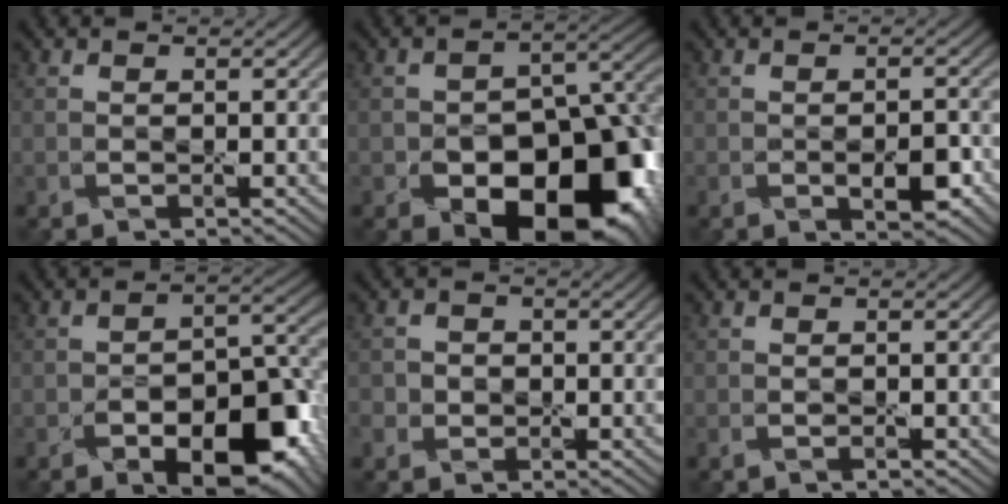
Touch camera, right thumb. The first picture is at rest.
{"total": 17.4, "force": [-8.1, 10.4, 11.2], "torque": [-0.126, -0.022, -0.120]}
{"total": 3.8, "force": [-1.3, 1.8, 3.1], "torque": [-0.048, -0.007, -0.016]}
{"total": 13.0, "force": [-6.6, 6.5, 9.1], "torque": [-0.125, -0.012, -0.100]}
{"total": 2.7, "force": [-0.6, 2.6, 0.6], "torque": [-0.014, -0.002, -0.017]}
{"total": 1.0, "force": [-0.6, 0.5, 0.6], "torque": [-0.013, -0.002, -0.009]}